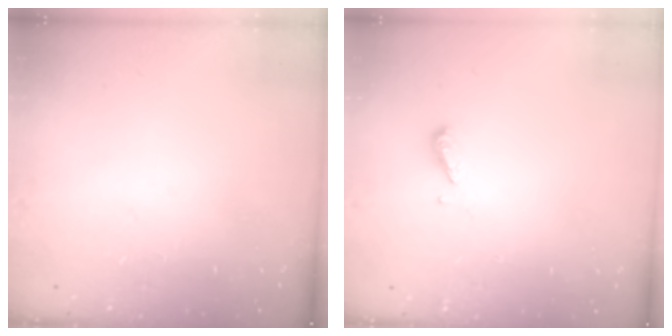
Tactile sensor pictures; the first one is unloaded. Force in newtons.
{"total": 3.1, "press": 3.1, "slide": 0.2}